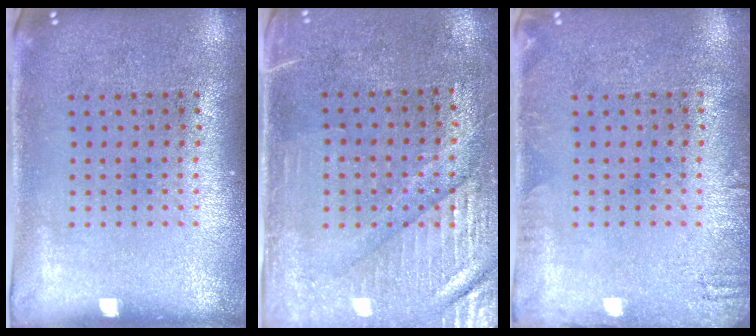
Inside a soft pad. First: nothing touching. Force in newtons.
{"total": 3.5, "press": 3.0, "slide": 1.8}
{"total": 1.4, "press": 1.3, "slide": 0.2}